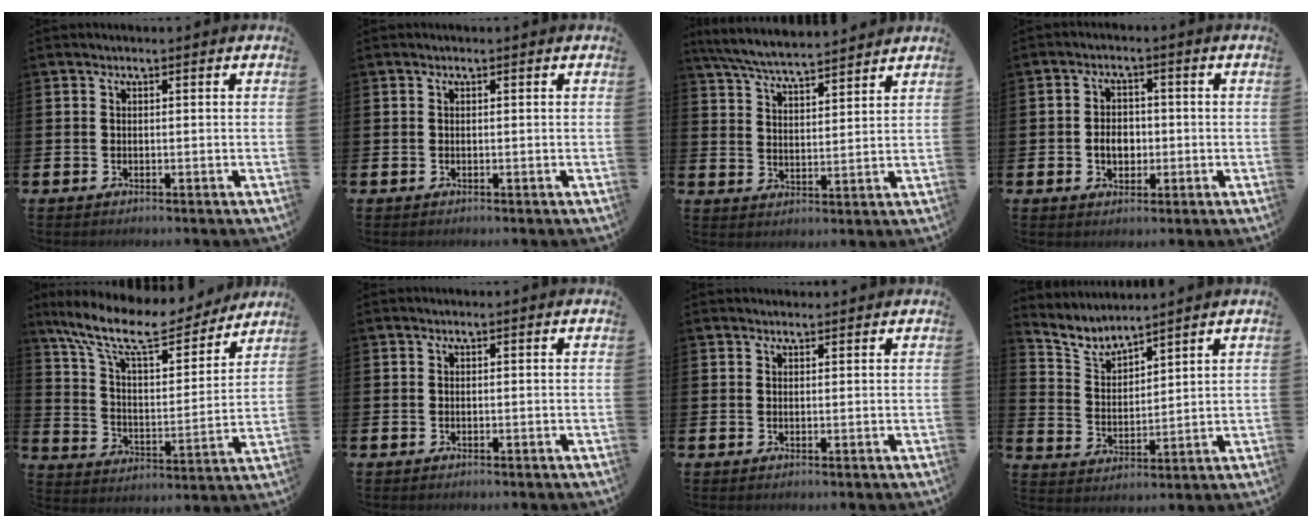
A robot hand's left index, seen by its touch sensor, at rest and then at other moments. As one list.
[{"total": 0.0}, {"total": 6.1, "force": [6.0, 0.3, 1.3], "torque": [-0.053, -0.033, 0.107]}, {"total": 3.7, "force": [-0.8, 2.8, 2.3], "torque": [-0.031, 0.001, -0.021]}, {"total": 12.7, "force": [11.0, 3.2, 5.7], "torque": [-0.145, -0.064, 0.188]}, {"total": 0.0}, {"total": 1.0, "force": [0.9, 0.3, 0.0], "torque": [0.008, 0.001, 0.015]}, {"total": 4.9, "force": [4.7, 0.9, 0.9], "torque": [-0.044, -0.029, 0.083]}]